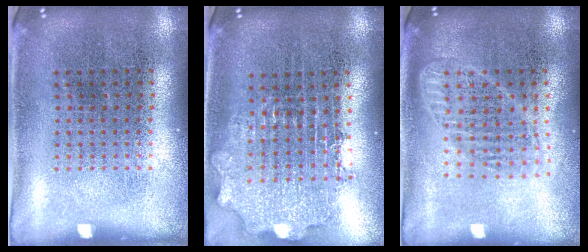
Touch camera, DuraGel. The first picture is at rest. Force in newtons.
{"total": 1.9, "press": 1.5, "slide": 1.1}
{"total": 1.8, "press": 1.5, "slide": 0.9}